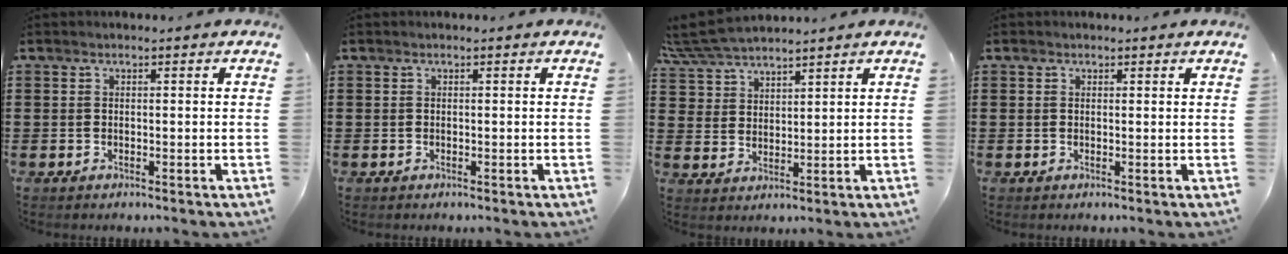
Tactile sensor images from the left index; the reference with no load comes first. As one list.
[{"total": 0.0}, {"total": 6.3, "force": [5.9, 1.7, 1.5], "torque": [-0.053, -0.013, 0.110]}, {"total": 0.5, "force": [0.4, 0.3, 0.0], "torque": [-0.002, 0.004, 0.008]}]